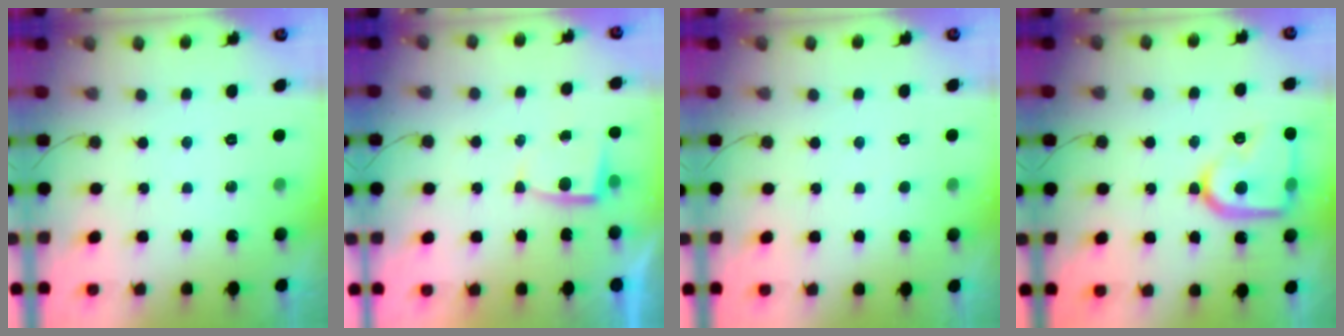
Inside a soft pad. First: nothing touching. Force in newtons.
{"total": 2.2, "press": 2.2, "slide": 0.3}
{"total": 2.2, "press": 2.2, "slide": 0.2}
{"total": 17.5, "press": 17.4, "slide": 1.7}